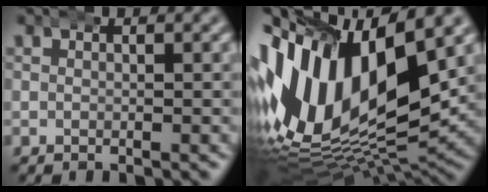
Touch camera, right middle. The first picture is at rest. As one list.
[{"total": 22.4, "force": [0.3, 15.3, 16.4], "torque": [-0.325, -0.030, 0.018]}]